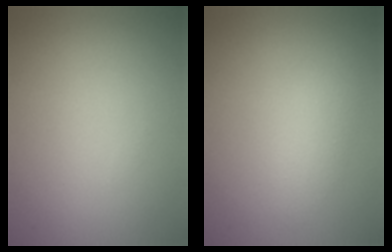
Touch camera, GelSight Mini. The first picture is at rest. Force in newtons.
{"total": 1.9, "press": 1.9, "slide": 0.0}